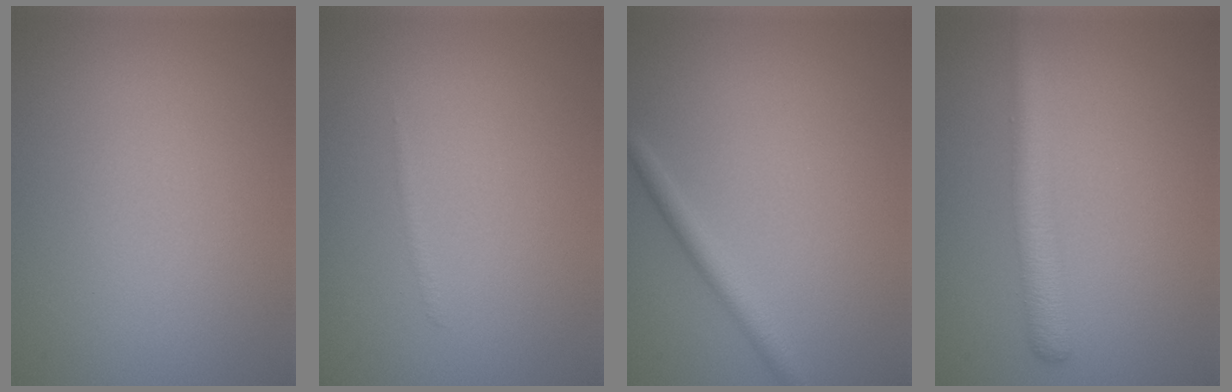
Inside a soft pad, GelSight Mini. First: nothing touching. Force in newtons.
{"total": 0.5, "press": 0.5, "slide": 0.1}
{"total": 2.0, "press": 2.0, "slide": 0.0}
{"total": 3.2, "press": 3.2, "slide": 0.1}